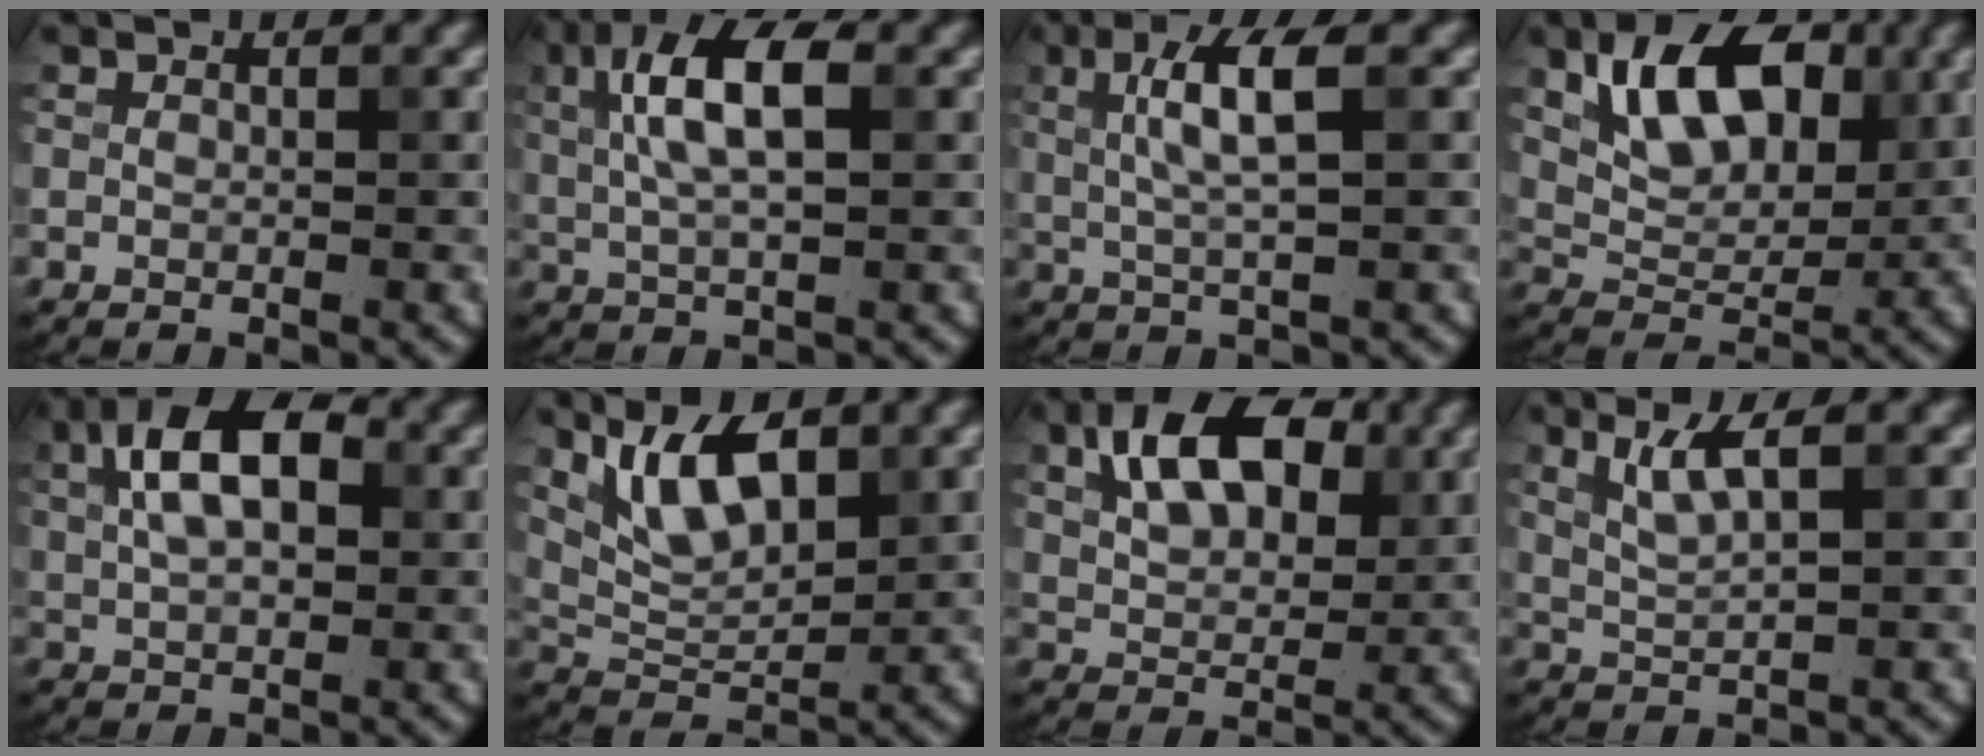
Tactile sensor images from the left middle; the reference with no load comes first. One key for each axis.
{"total": 6.8, "fx": 1.7, "fy": 2.5, "fz": 6.0, "tx": -0.115, "ty": 0.014, "tz": 0.026}
{"total": 4.7, "fx": 1.1, "fy": 0.9, "fz": 4.4, "tx": -0.087, "ty": 0.005, "tz": 0.022}
{"total": 7.9, "fx": 3.0, "fy": 4.7, "fz": 5.7, "tx": -0.093, "ty": -0.003, "tz": 0.047}
{"total": 8.1, "fx": 2.3, "fy": 4.5, "fz": 6.3, "tx": -0.112, "ty": 0.026, "tz": 0.025}
{"total": 5.7, "fx": 2.9, "fy": 2.4, "fz": 4.3, "tx": -0.083, "ty": -0.006, "tz": 0.056}
{"total": 8.2, "fx": 2.9, "fy": 4.8, "fz": 6.0, "tx": -0.109, "ty": 0.011, "tz": 0.046}
{"total": 3.1, "fx": 1.4, "fy": 0.5, "fz": 2.7, "tx": -0.057, "ty": -0.002, "tz": 0.033}